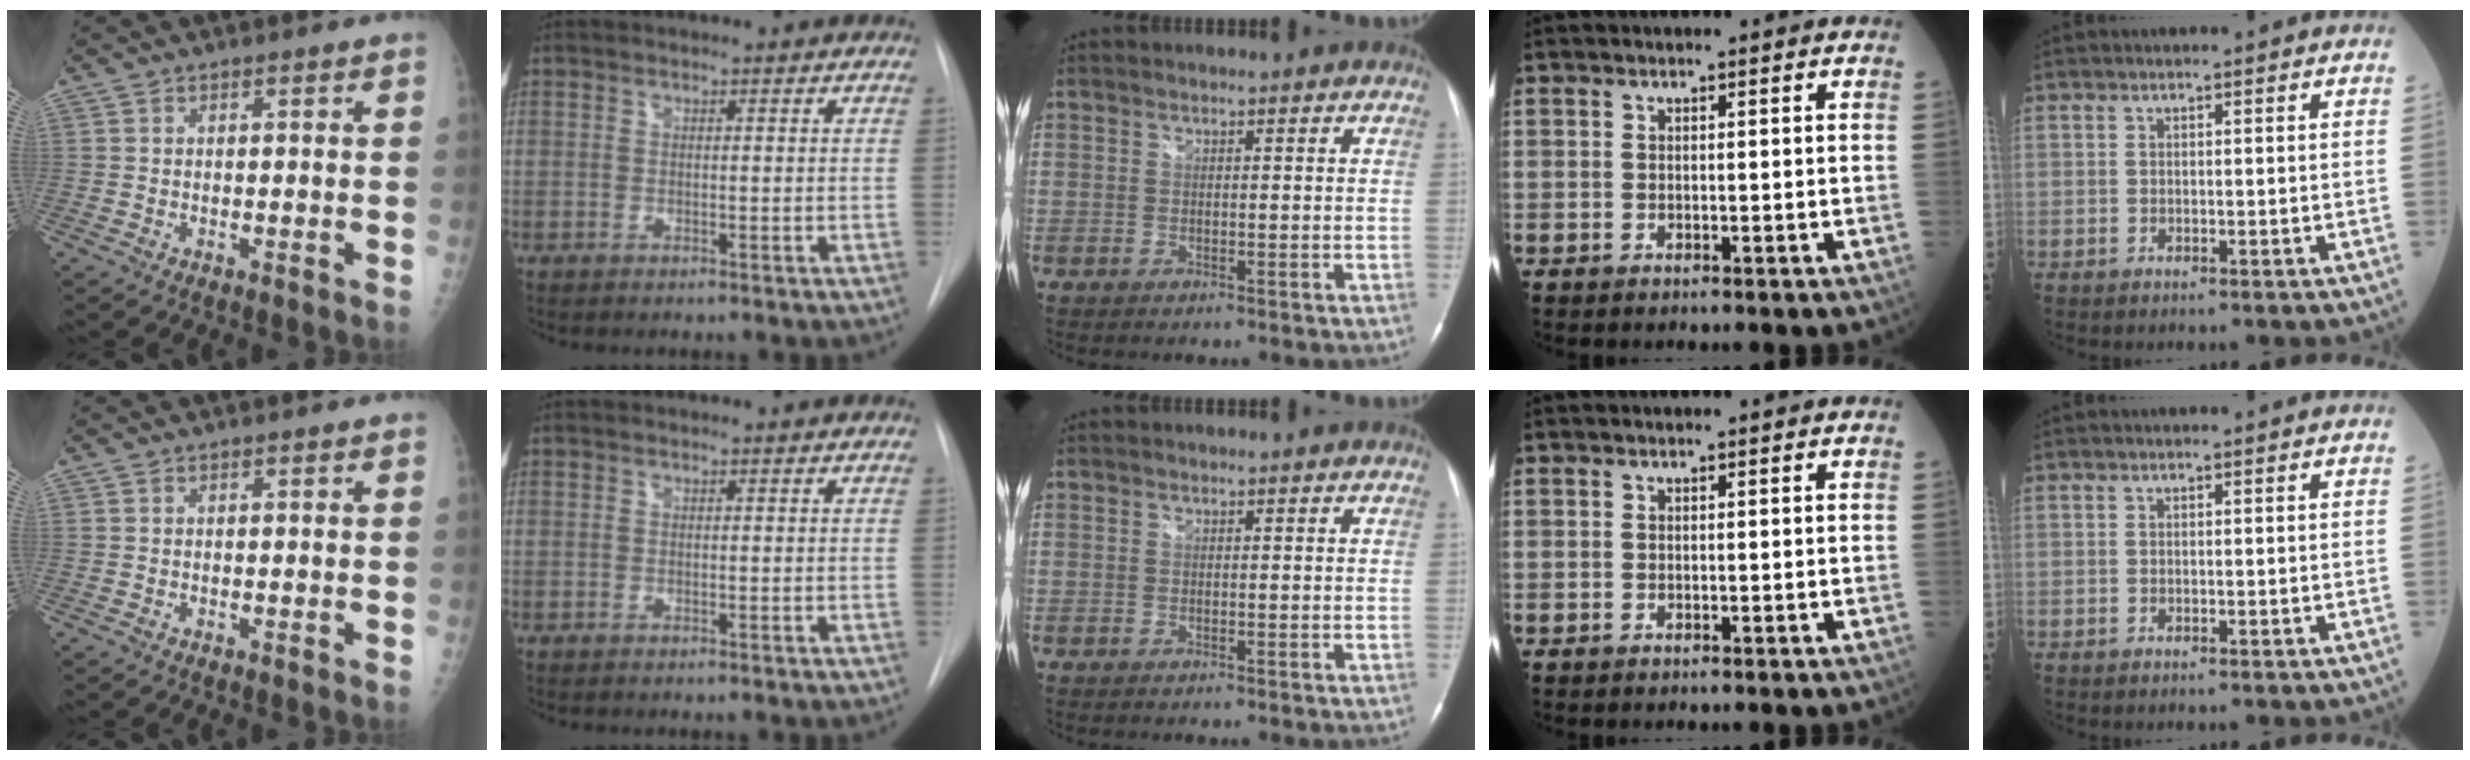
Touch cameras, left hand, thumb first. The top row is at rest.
{}